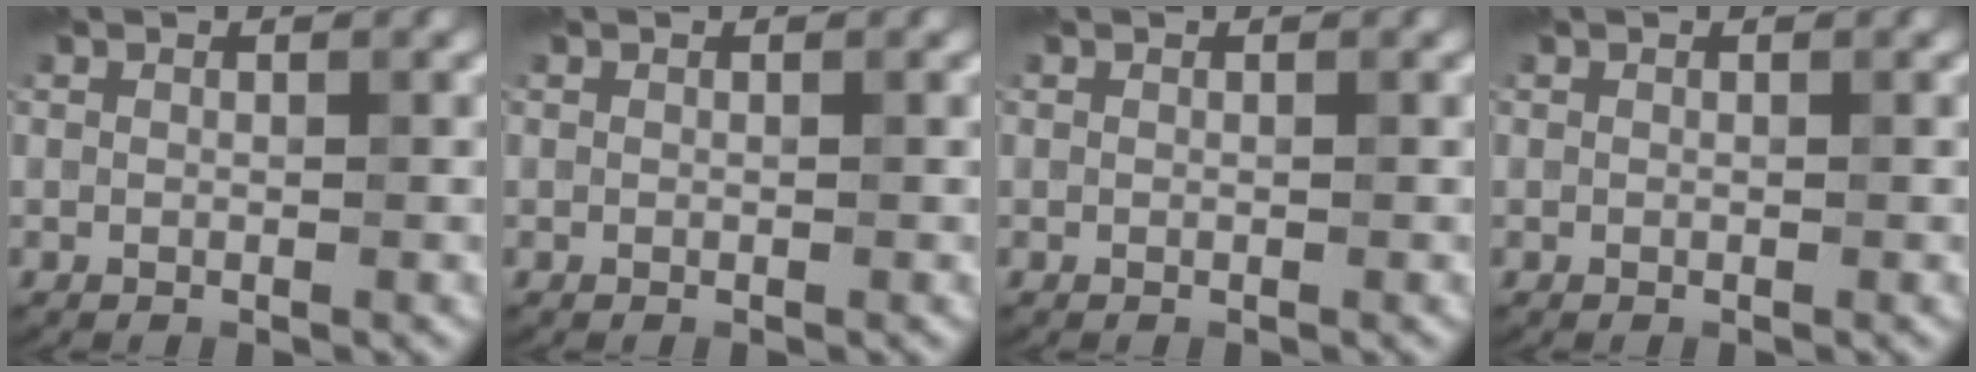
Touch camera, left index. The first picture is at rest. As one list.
[{"total": 0.0}, {"total": 0.0}, {"total": 0.0}]